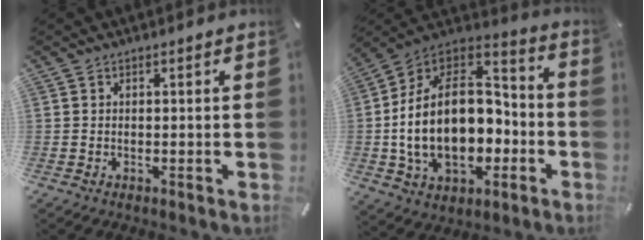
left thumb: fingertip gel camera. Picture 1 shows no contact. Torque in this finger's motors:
{"motor_torque": [2.32, 2.69, 1.36, 0.50, 0.80]}